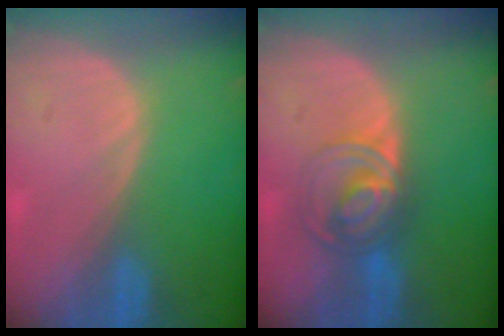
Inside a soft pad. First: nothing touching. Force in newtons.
{"total": 7.2, "press": 6.1, "slide": 3.9}